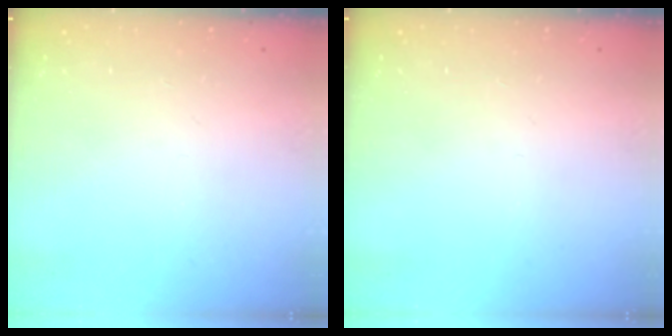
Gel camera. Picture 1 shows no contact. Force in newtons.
{"total": 0.0}